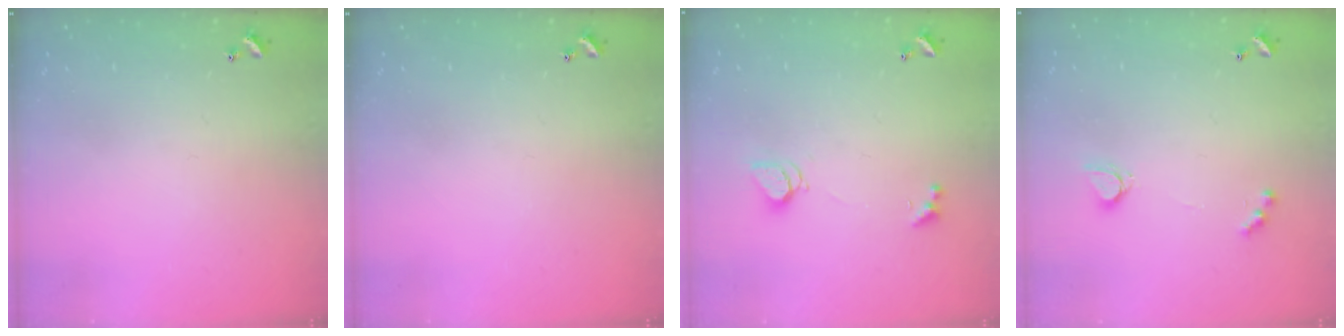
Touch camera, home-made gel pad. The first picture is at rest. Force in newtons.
{"total": 0.0}
{"total": 2.3, "press": 2.3, "slide": 0.3}
{"total": 3.3, "press": 3.3, "slide": 0.3}